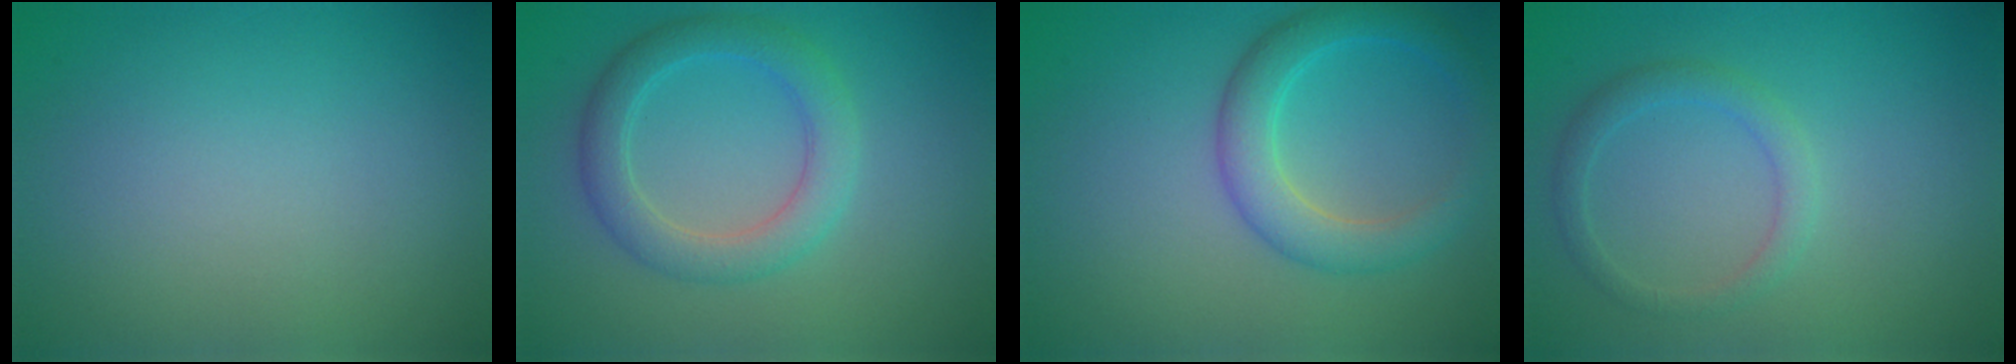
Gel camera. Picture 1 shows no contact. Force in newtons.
{"total": 3.8, "press": 3.8, "slide": 0.2}
{"total": 4.1, "press": 4.1, "slide": 0.2}
{"total": 1.9, "press": 1.9, "slide": 0.1}